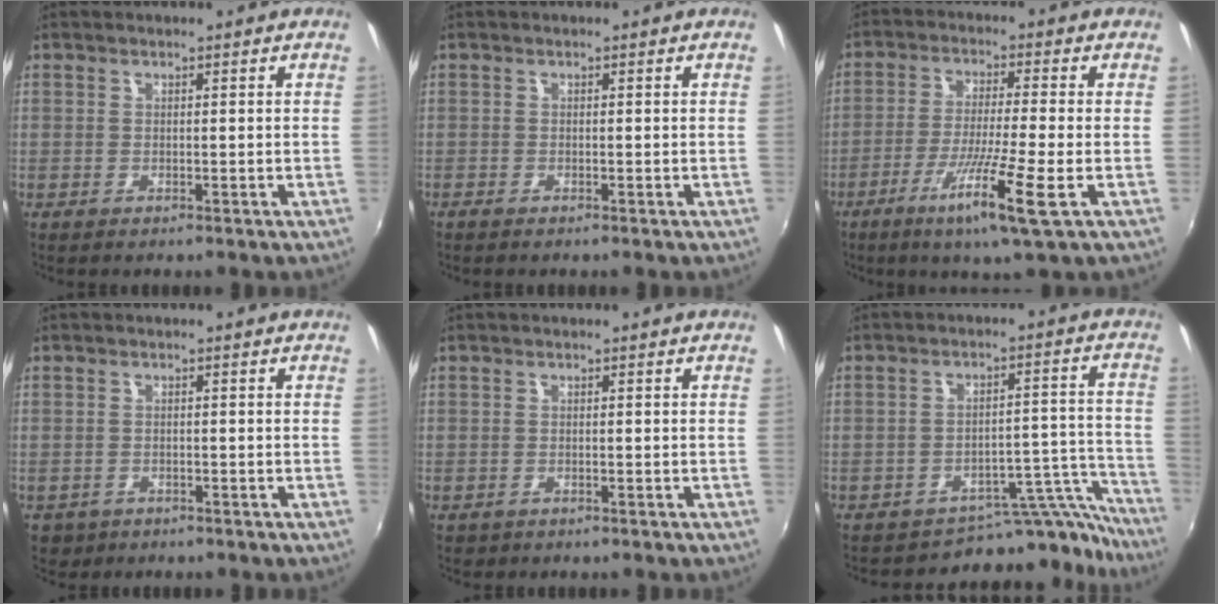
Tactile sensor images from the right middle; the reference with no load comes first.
{"total": 0.5, "force": [-0.5, 0.1, 0.1], "torque": [-0.001, -0.003, -0.012]}
{"total": 10.1, "force": [-4.3, -0.5, 9.1], "torque": [-0.180, -0.017, -0.080]}
{"total": 3.5, "force": [-1.6, 2.9, 1.3], "torque": [-0.036, -0.005, -0.017]}
{"total": 1.0, "force": [-0.5, 0.7, 0.4], "torque": [-0.010, -0.001, -0.005]}
{"total": 12.4, "force": [-11.9, 3.4, 0.9], "torque": [0.024, 0.058, -0.164]}